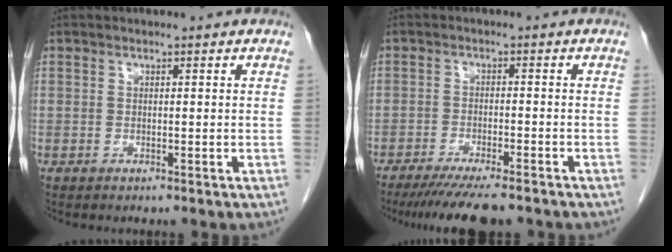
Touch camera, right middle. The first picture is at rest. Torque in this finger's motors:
{"motor_torque": [0.21, -0.18, 0.12, 0.04]}